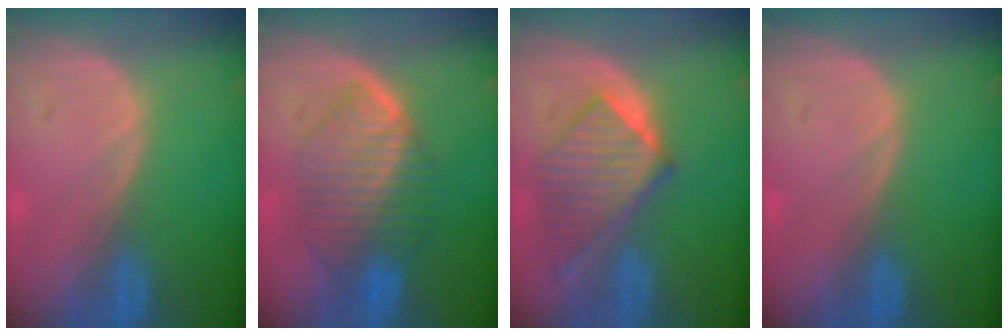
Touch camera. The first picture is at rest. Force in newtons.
{"total": 7.8, "press": 7.8, "slide": 0.3}
{"total": 7.2, "press": 7.2, "slide": 0.5}
{"total": 0.0}